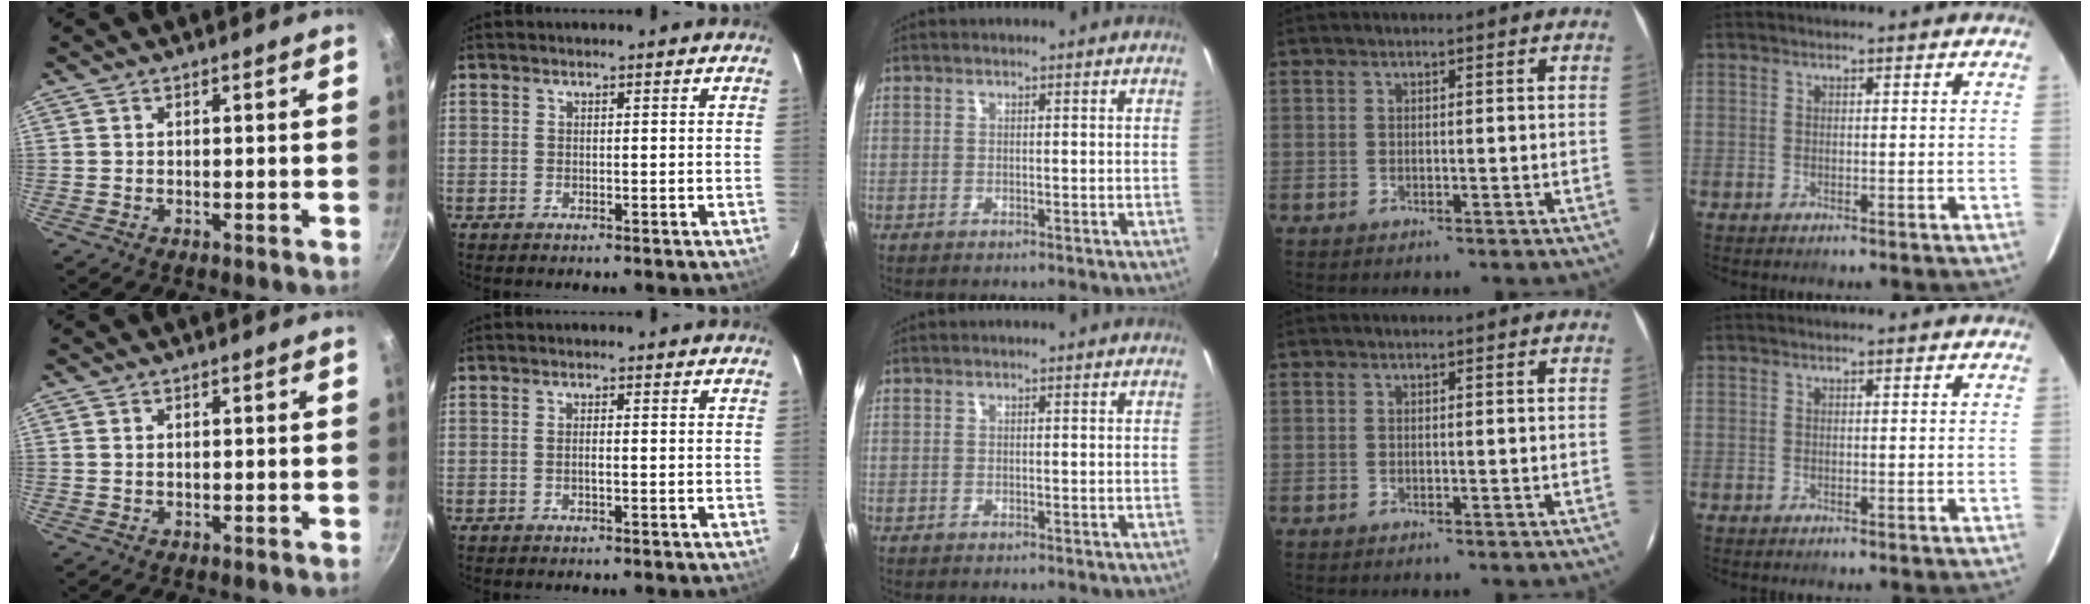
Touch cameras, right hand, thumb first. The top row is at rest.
{"thumb": {"total": 0.6, "force": [0.3, 0.4, 0.4], "torque": [-0.007, 0.000, 0.006]}, "index": {"total": 1.2, "force": [-0.3, 0.3, 1.2], "torque": [-0.021, 0.004, -0.006]}}